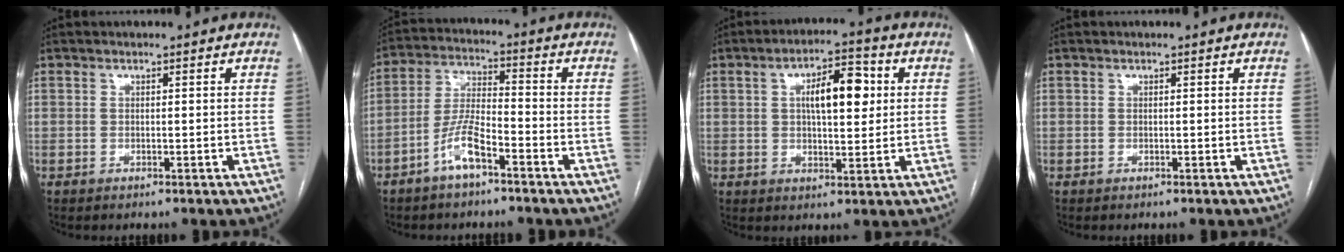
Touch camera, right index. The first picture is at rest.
{"total": 7.2, "force": [-4.3, 1.9, 5.5], "torque": [-0.120, 0.009, -0.082]}
{"total": 8.9, "force": [2.0, 3.1, 8.1], "torque": [-0.131, 0.021, 0.030]}
{"total": 0.0}